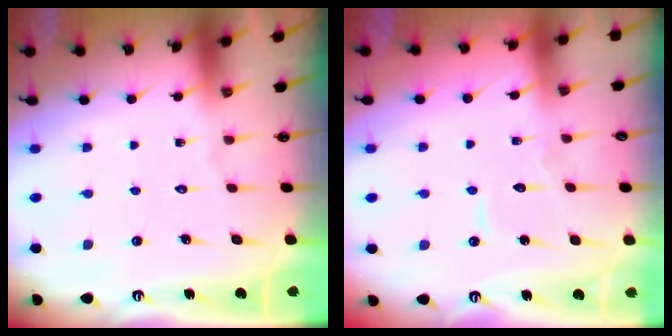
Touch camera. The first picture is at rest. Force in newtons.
{"total": 5.8, "press": 5.7, "slide": 0.5}